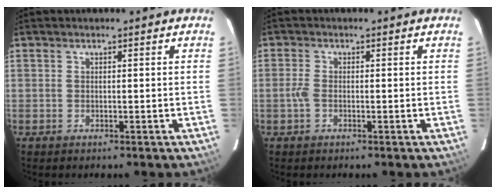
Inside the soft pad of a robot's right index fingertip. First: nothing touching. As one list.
[{"total": 2.1, "force": [-0.6, 1.0, 1.7], "torque": [-0.043, 0.002, -0.014]}]